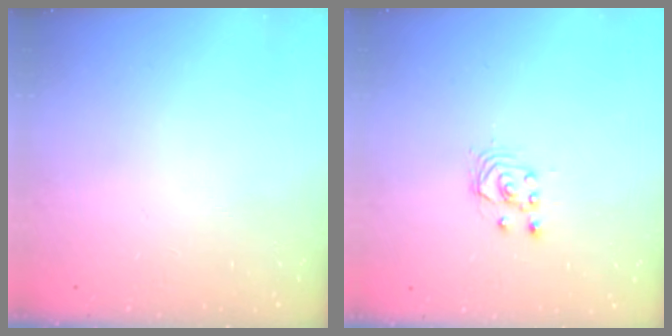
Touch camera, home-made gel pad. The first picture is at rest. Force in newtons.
{"total": 2.5, "press": 2.5, "slide": 0.2}